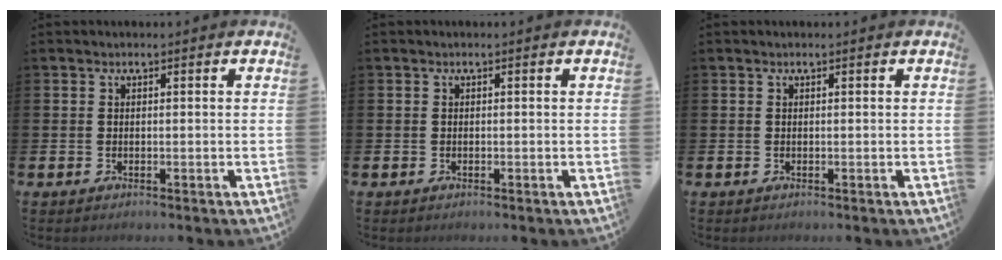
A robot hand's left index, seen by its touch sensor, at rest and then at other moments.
{"total": 0.0}
{"total": 0.0}